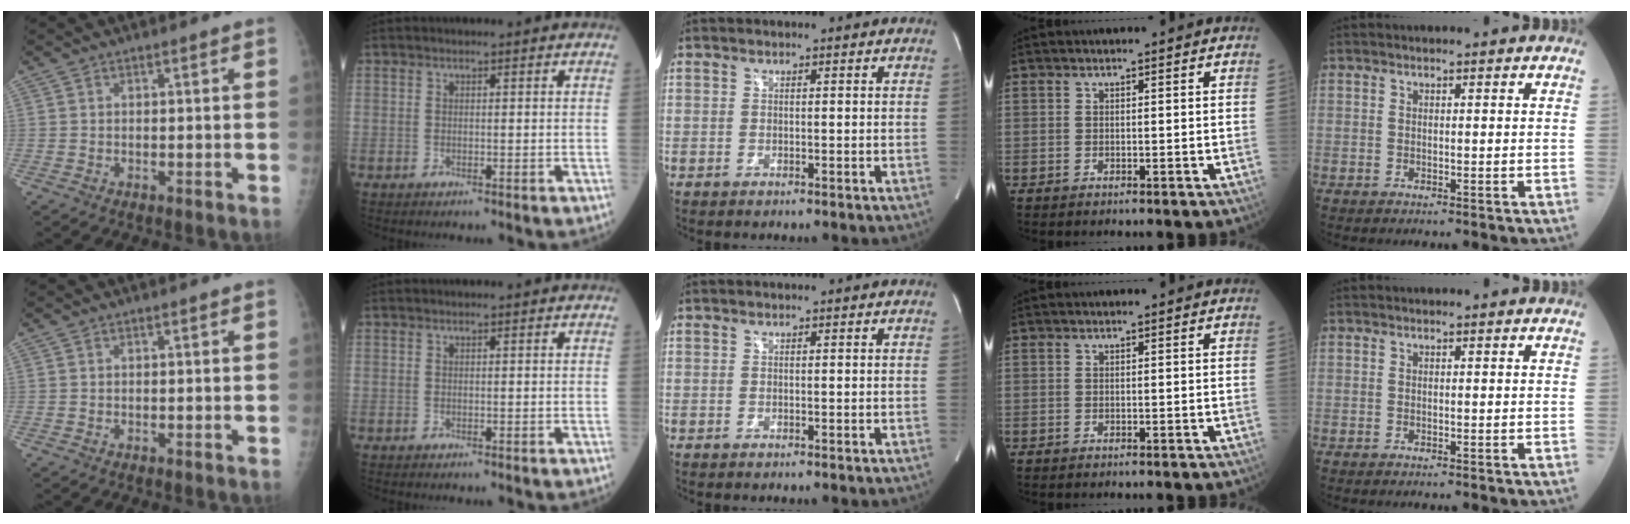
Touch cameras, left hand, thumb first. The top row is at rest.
{}